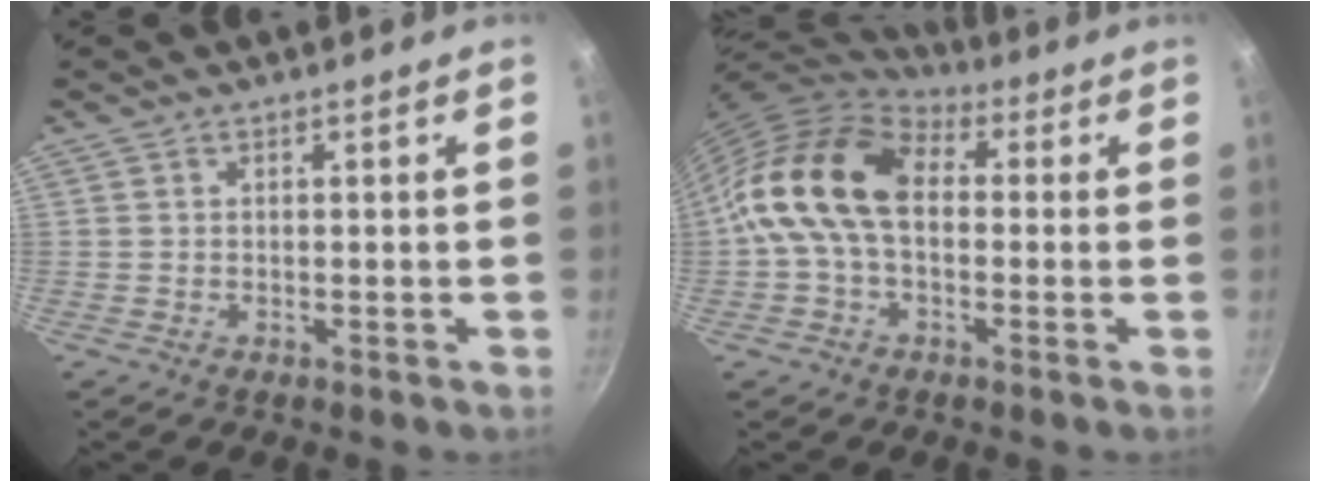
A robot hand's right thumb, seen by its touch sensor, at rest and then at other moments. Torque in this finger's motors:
{"motor_torque": [1.78, 3.22, 1.70, -0.08, 0.28]}